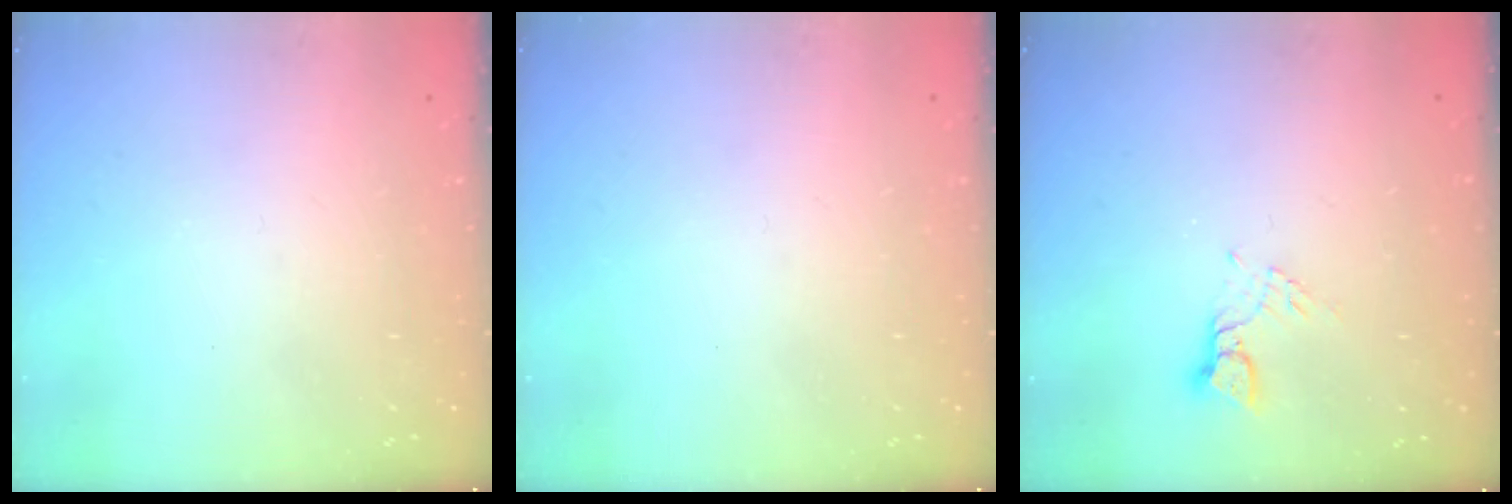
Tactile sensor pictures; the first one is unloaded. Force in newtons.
{"total": 0.0}
{"total": 2.4, "press": 2.4, "slide": 0.2}